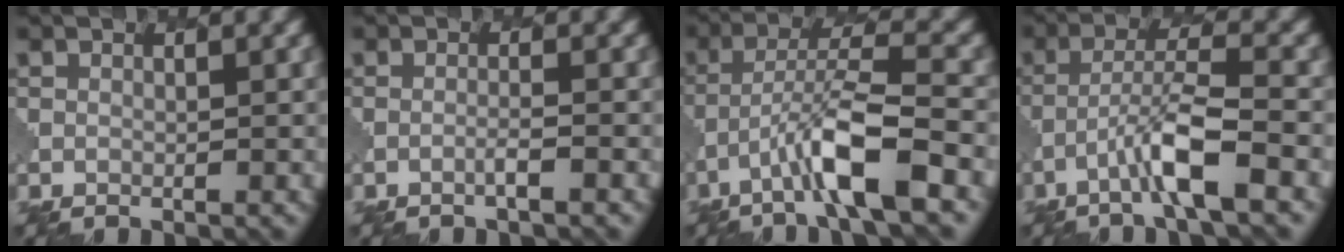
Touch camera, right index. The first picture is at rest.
{"total": 0.9, "force": [-0.4, 0.0, 0.8], "torque": [-0.008, 0.006, -0.015]}
{"total": 7.0, "force": [-3.6, 1.3, 5.8], "torque": [-0.109, 0.009, -0.068]}
{"total": 4.8, "force": [-2.5, 0.5, 4.1], "torque": [-0.076, 0.010, -0.051]}